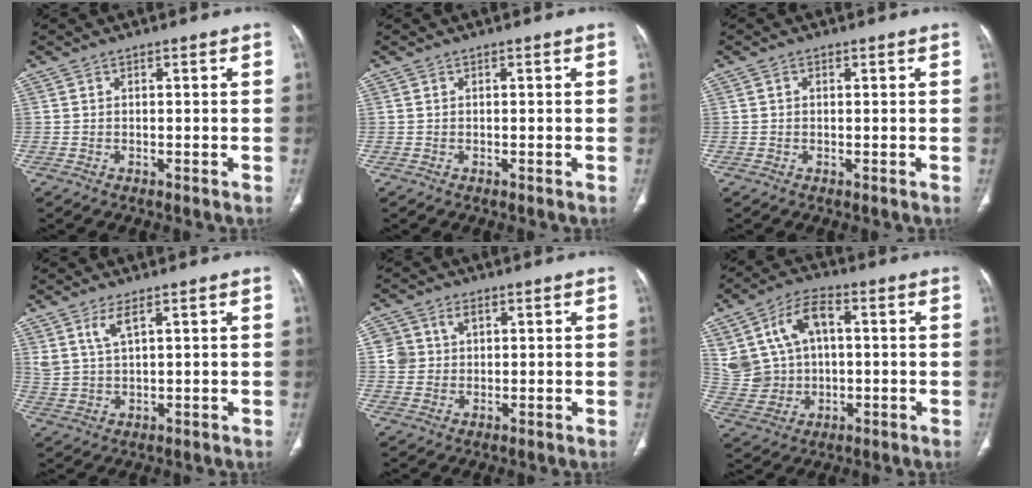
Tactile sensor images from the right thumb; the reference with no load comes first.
{"total": 0.0}
{"total": 0.7, "force": [0.2, 0.5, 0.4], "torque": [-0.004, 0.001, 0.003]}
{"total": 4.4, "force": [2.6, 1.2, 3.3], "torque": [-0.074, -0.015, 0.062]}
{"total": 5.0, "force": [1.6, 4.2, 2.1], "torque": [-0.021, -0.001, 0.034]}
{"total": 13.7, "force": [3.4, 9.7, 9.1], "torque": [-0.157, 0.014, 0.071]}